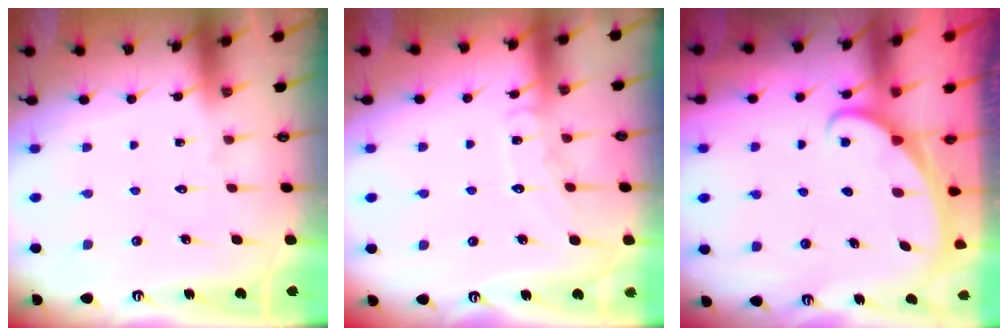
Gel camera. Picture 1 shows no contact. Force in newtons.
{"total": 7.5, "press": 7.5, "slide": 0.6}
{"total": 1.8, "press": 1.8, "slide": 0.1}